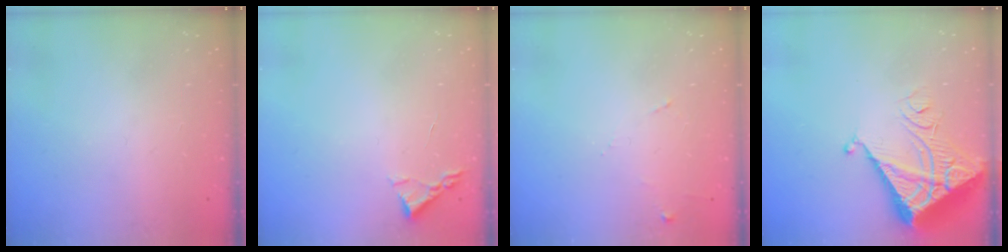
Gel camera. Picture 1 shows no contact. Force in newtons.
{"total": 2.2, "press": 2.2, "slide": 0.3}
{"total": 5.9, "press": 5.8, "slide": 0.7}
{"total": 7.4, "press": 7.3, "slide": 0.8}